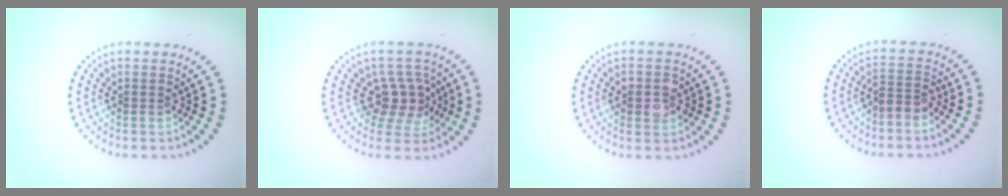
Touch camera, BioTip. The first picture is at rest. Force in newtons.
{"total": 3.6, "press": 3.2, "slide": 1.7}
{"total": 2.4, "press": 2.4, "slide": 0.2}
{"total": 2.1, "press": 1.7, "slide": 1.2}